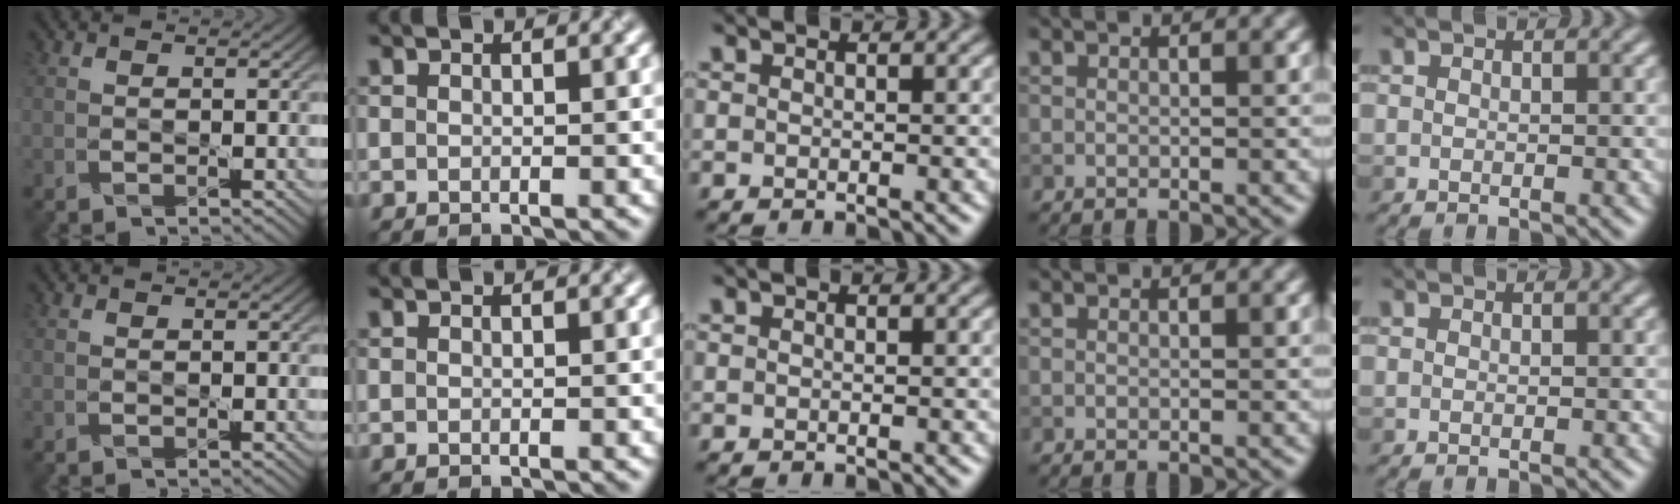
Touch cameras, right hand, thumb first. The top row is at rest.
{}